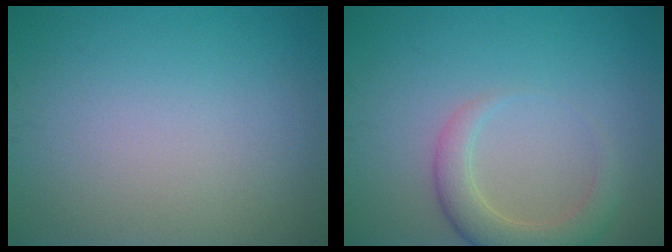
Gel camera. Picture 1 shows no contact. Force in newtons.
{"total": 3.7, "press": 3.6, "slide": 0.4}